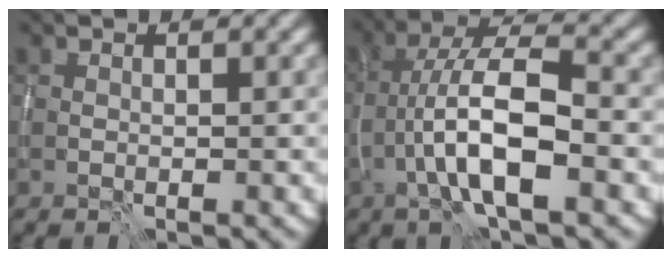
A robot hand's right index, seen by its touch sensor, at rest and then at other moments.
{"total": 7.9, "force": [-2.8, 2.0, 7.1], "torque": [-0.123, 0.018, -0.056]}